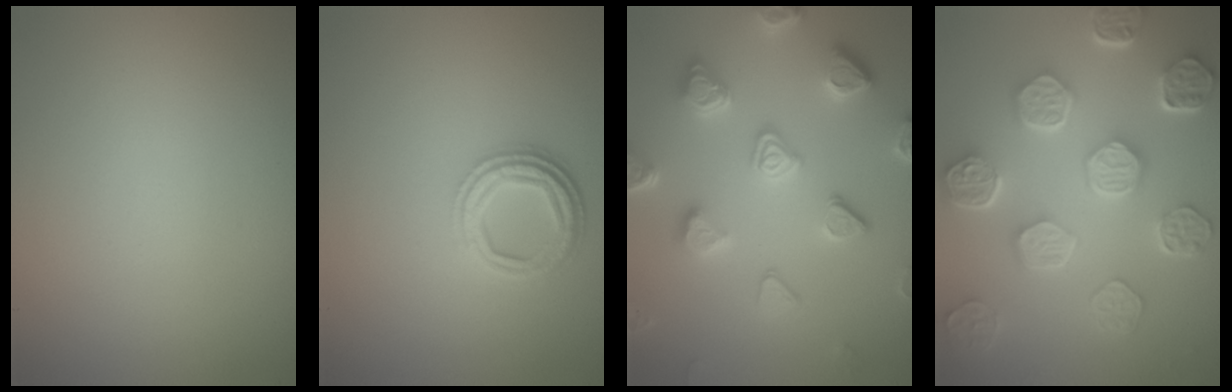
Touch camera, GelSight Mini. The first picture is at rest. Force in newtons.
{"total": 4.0, "press": 3.1, "slide": 2.5}
{"total": 5.4, "press": 4.9, "slide": 2.3}
{"total": 7.8, "press": 5.9, "slide": 5.1}